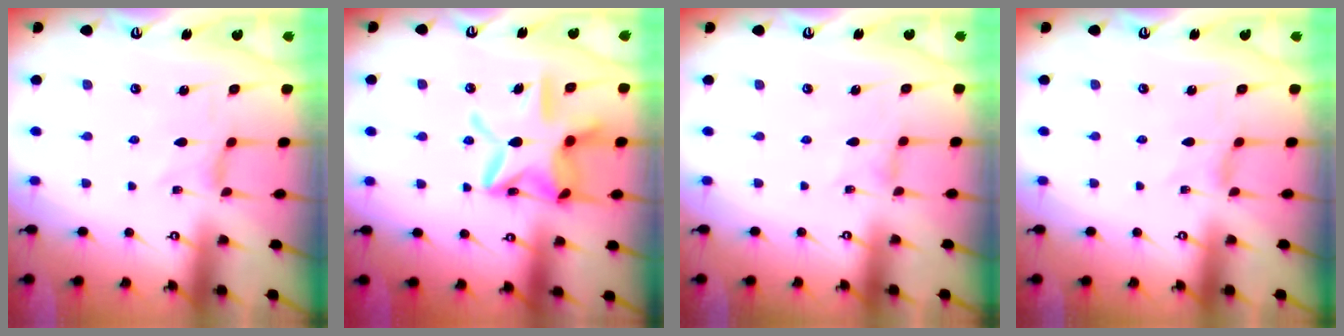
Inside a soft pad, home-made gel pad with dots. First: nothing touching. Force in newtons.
{"total": 18.2, "press": 18.2, "slide": 1.6}
{"total": 0.0}
{"total": 1.1, "press": 1.1, "slide": 0.2}